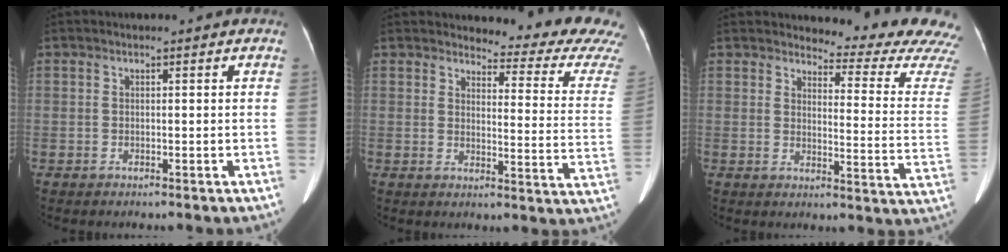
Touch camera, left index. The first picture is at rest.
{"total": 16.0, "force": [15.6, 0.5, 3.5], "torque": [-0.028, -0.121, 0.151]}
{"total": 16.5, "force": [16.2, 0.2, 3.0], "torque": [-0.024, -0.137, 0.161]}